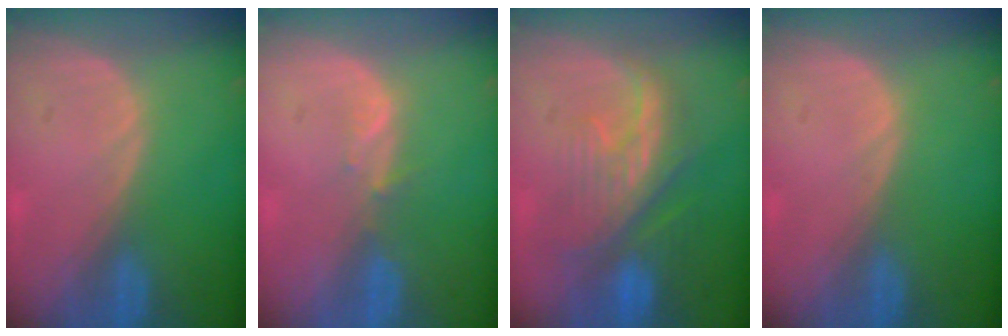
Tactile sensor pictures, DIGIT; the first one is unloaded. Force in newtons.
{"total": 1.7, "press": 1.5, "slide": 0.8}
{"total": 9.7, "press": 8.9, "slide": 3.8}
{"total": 0.0}